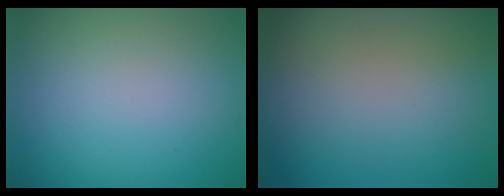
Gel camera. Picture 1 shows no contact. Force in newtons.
{"total": 0.0}